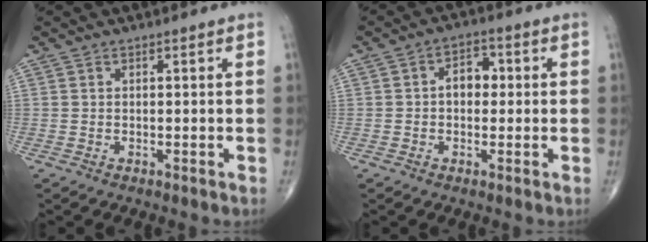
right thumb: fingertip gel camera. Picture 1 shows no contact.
{"total": 4.8, "force": [0.2, 3.4, 3.4], "torque": [-0.034, 0.016, -0.005]}